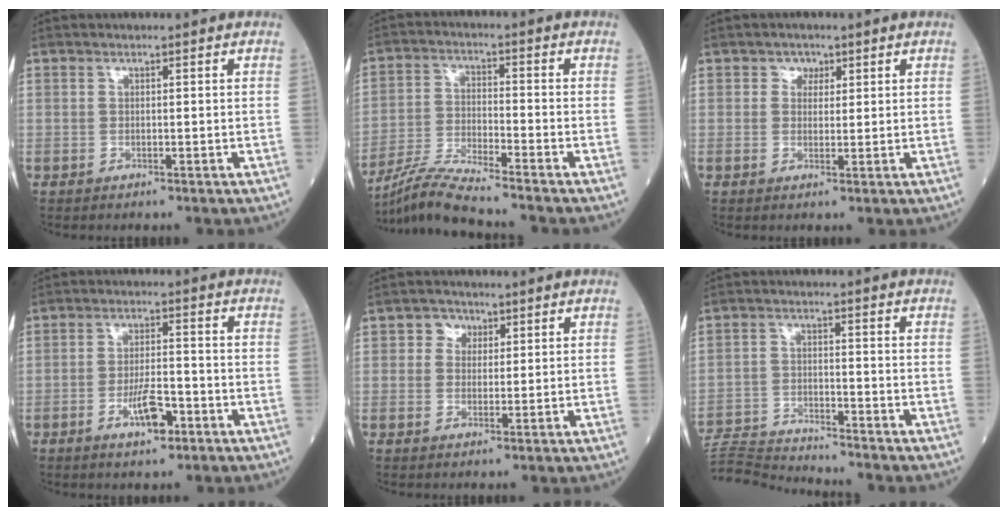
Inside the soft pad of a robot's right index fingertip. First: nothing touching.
{"total": 8.6, "force": [-8.0, -1.5, 3.0], "torque": [-0.065, -0.021, -0.153]}
{"total": 2.0, "force": [1.0, 1.7, 0.6], "torque": [0.000, 0.000, 0.010]}
{"total": 5.6, "force": [-2.8, 1.6, 4.7], "torque": [-0.087, 0.000, -0.047]}
{"total": 2.8, "force": [1.1, 2.4, 0.7], "torque": [-0.009, 0.005, 0.012]}
{"total": 8.6, "force": [-8.3, -1.9, 0.0], "torque": [-0.005, -0.004, -0.153]}